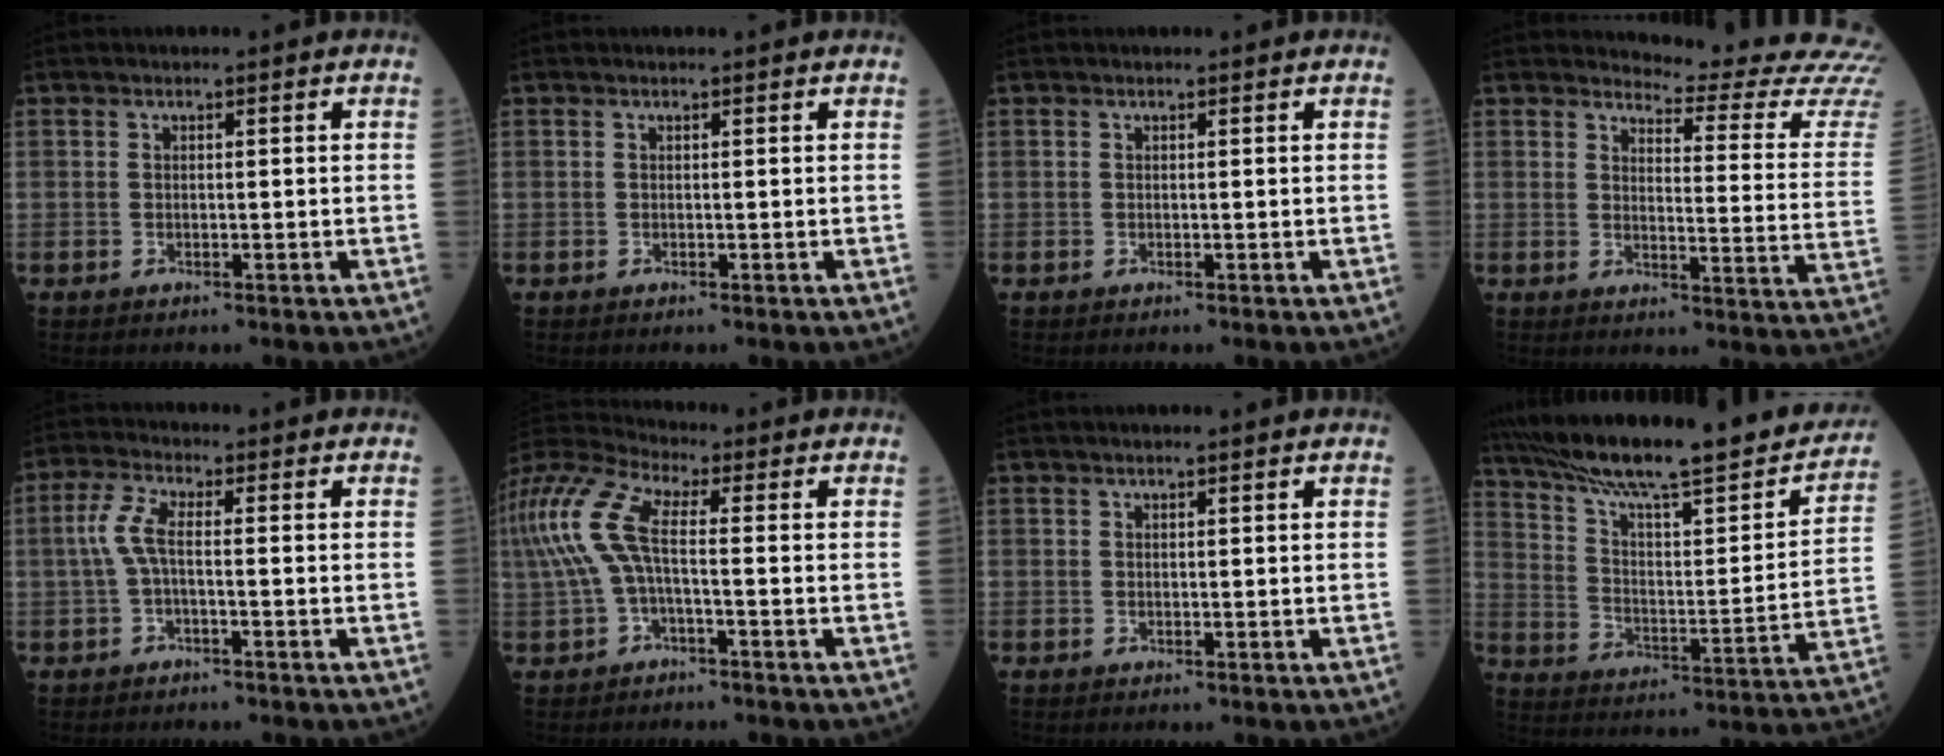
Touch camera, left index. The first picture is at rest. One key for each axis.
{"total": 0.0}
{"total": 0.0}
{"total": 16.9, "fx": 16.7, "fy": -0.3, "fz": 2.4, "tx": -0.019, "ty": -0.153, "tz": 0.166}
{"total": 4.0, "fx": -0.4, "fy": 0.6, "fz": 4.0, "tx": -0.097, "ty": 0.013, "tz": -0.010}
{"total": 9.3, "fx": 0.1, "fy": 2.3, "fz": 9.0, "tx": -0.219, "ty": 0.040, "tz": -0.004}
{"total": 1.8, "fx": 1.6, "fy": 0.0, "fz": 0.8, "tx": -0.009, "ty": 0.017, "tz": 0.023}
{"total": 28.2, "fx": 23.6, "fy": 4.2, "fz": 14.8, "tx": -0.239, "ty": -0.019, "tz": 0.334}